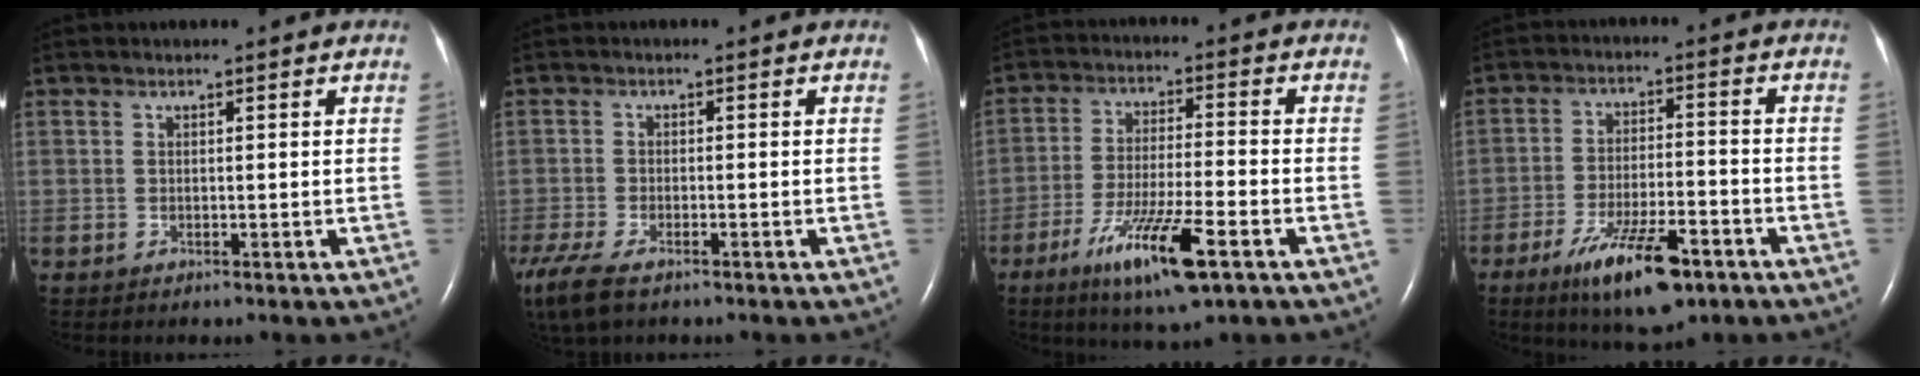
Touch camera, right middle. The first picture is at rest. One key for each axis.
{"total": 10.3, "fx": -7.0, "fy": 4.2, "fz": 6.4, "tx": -0.149, "ty": -0.024, "tz": -0.116}
{"total": 12.2, "fx": -6.5, "fy": 1.3, "fz": 10.2, "tx": -0.192, "ty": -0.026, "tz": -0.111}
{"total": 11.5, "fx": -6.9, "fy": 2.9, "fz": 8.7, "tx": -0.158, "ty": -0.015, "tz": -0.111}